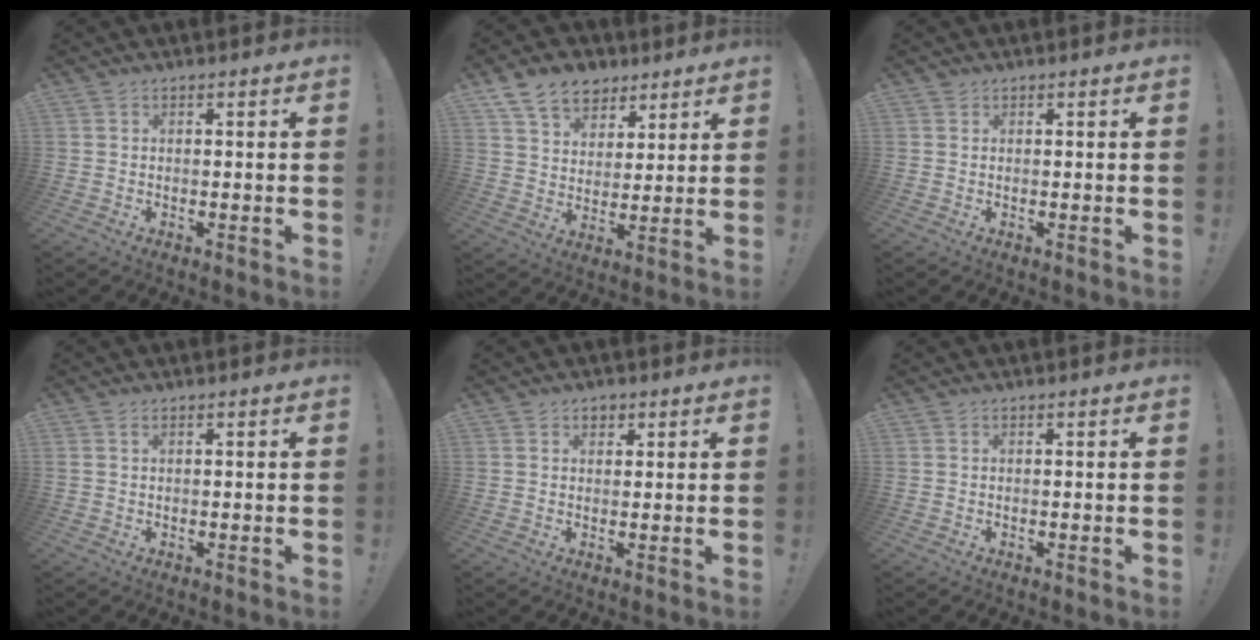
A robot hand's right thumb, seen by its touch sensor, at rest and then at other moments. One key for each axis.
{"total": 12.7, "fx": 7.9, "fy": 8.9, "fz": 4.5, "tx": -0.078, "ty": -0.042, "tz": 0.156}
{"total": 0.8, "fx": 0.6, "fy": 0.5, "fz": 0.0, "tx": 0.009, "ty": -0.003, "tz": 0.011}
{"total": 0.8, "fx": 0.5, "fy": 0.3, "fz": 0.6, "tx": -0.012, "ty": 0.002, "tz": 0.008}
{"total": 2.2, "fx": 1.2, "fy": 1.7, "fz": 0.8, "tx": -0.004, "ty": -0.005, "tz": 0.020}
{"total": 0.0}